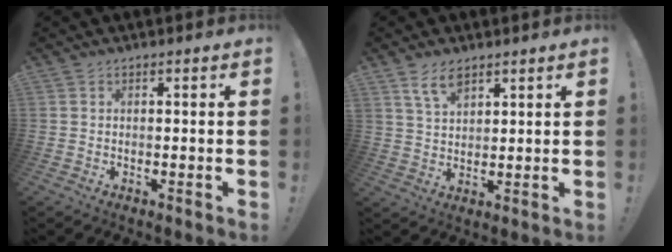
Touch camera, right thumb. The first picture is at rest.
{"total": 6.6, "force": [4.5, 3.0, 3.9], "torque": [-0.074, -0.017, 0.083]}